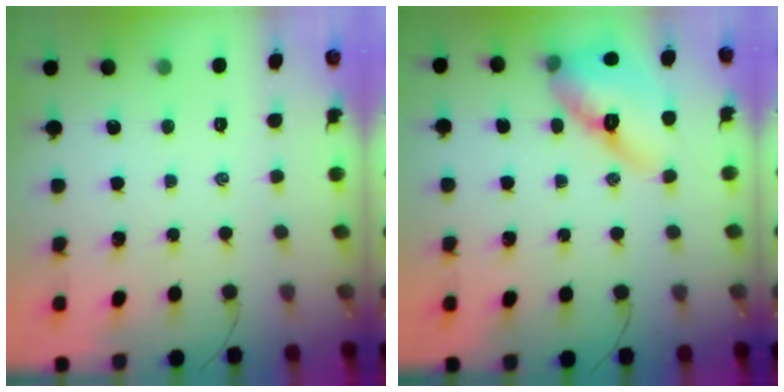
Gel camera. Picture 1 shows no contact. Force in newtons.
{"total": 12.9, "press": 12.4, "slide": 3.7}